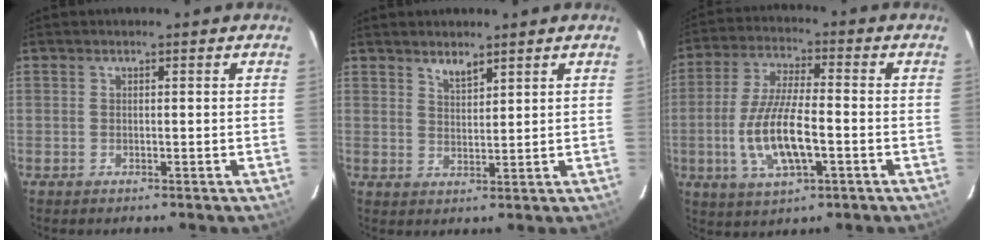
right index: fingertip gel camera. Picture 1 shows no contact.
{"total": 2.9, "force": [2.4, 0.8, 1.4], "torque": [-0.023, 0.001, 0.043]}
{"total": 12.9, "force": [-3.3, 4.2, 11.8], "torque": [-0.242, -0.008, -0.057]}